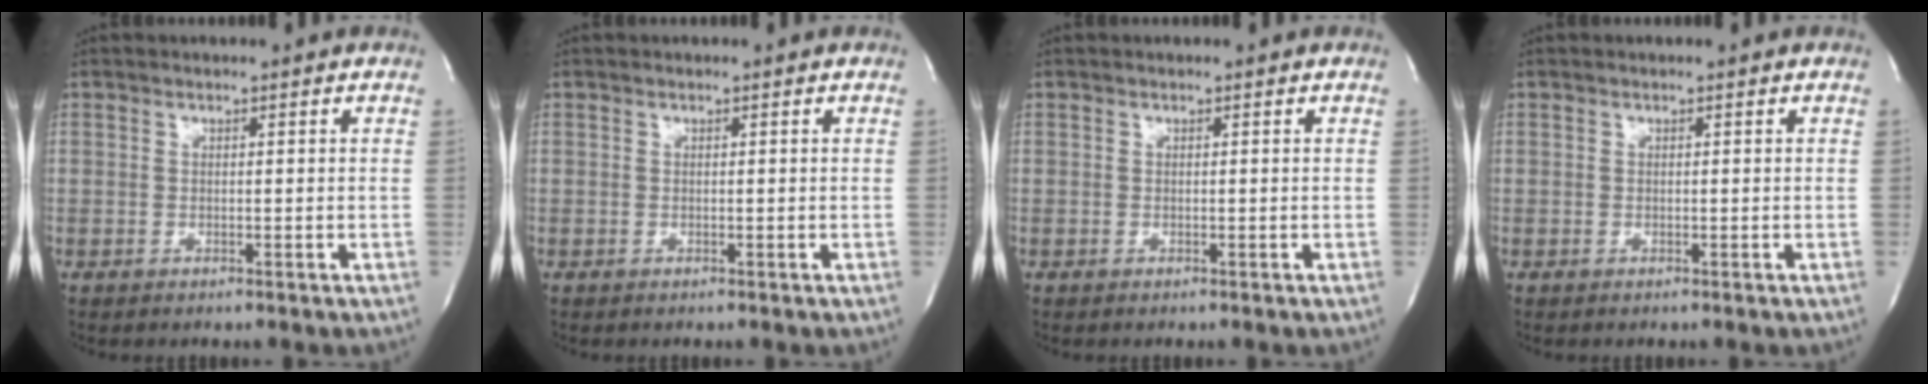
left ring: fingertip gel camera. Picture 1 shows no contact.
{"total": 0.0}
{"total": 0.0}
{"total": 0.0}